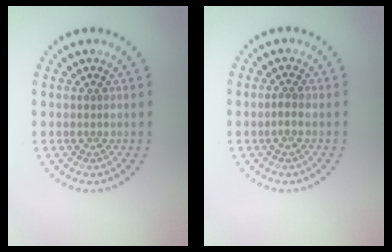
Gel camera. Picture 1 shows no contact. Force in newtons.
{"total": 0.6, "press": 0.3, "slide": 0.5}